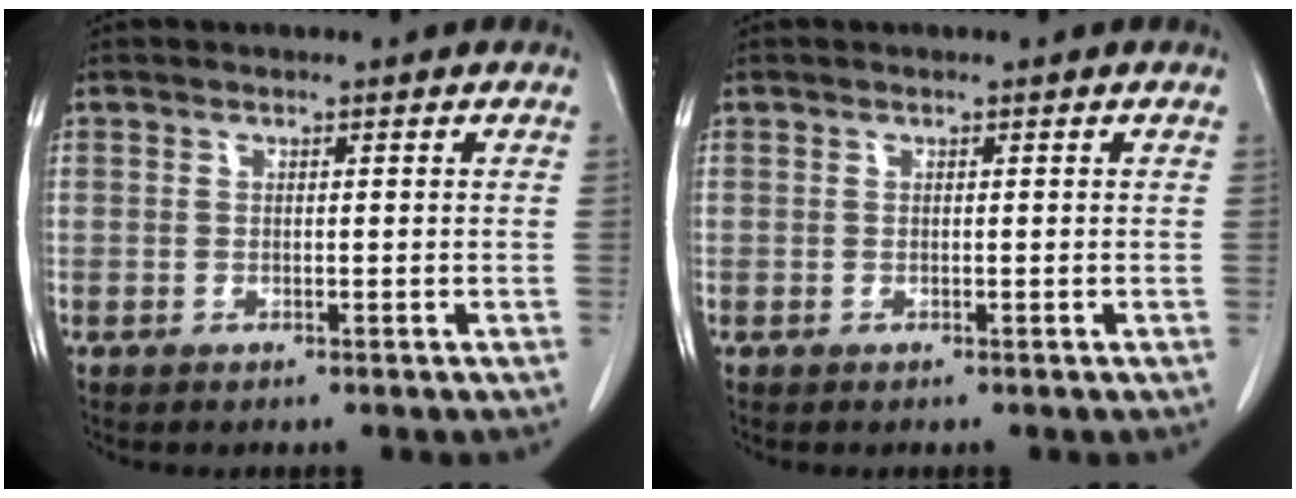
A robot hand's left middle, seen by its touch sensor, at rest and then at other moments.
{"total": 0.0}